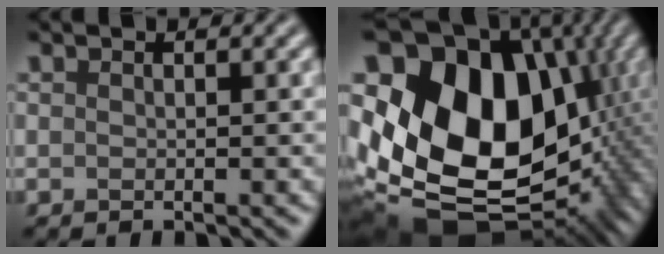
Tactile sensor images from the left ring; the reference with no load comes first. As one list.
[{"total": 19.5, "force": [1.1, 14.8, 12.7], "torque": [-0.235, -0.013, 0.046]}]